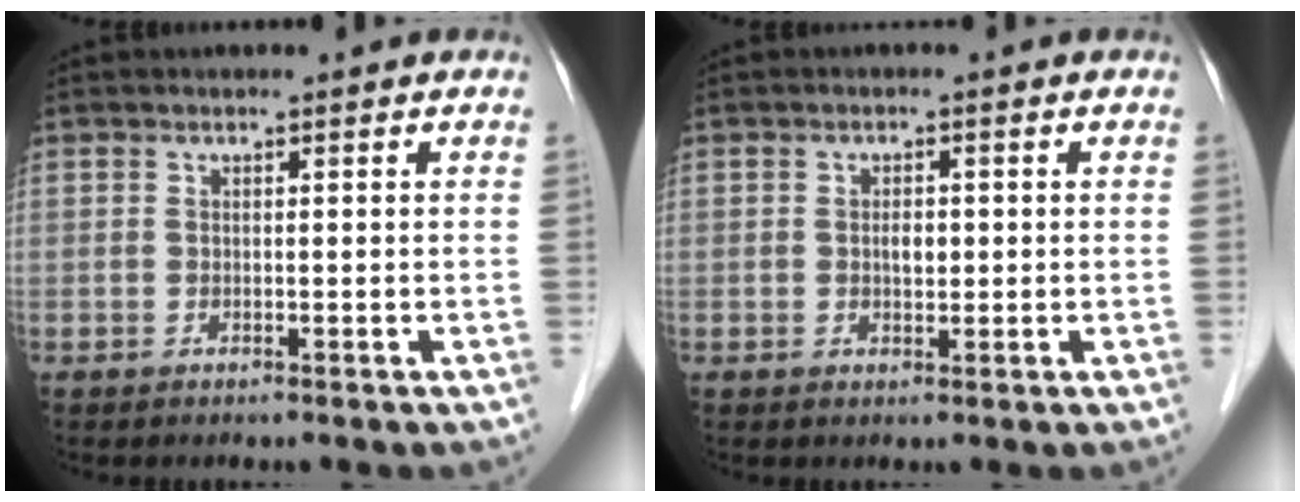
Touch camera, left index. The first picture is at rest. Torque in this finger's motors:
{"motor_torque": [0.17, -0.06, 0.01, 0.01]}